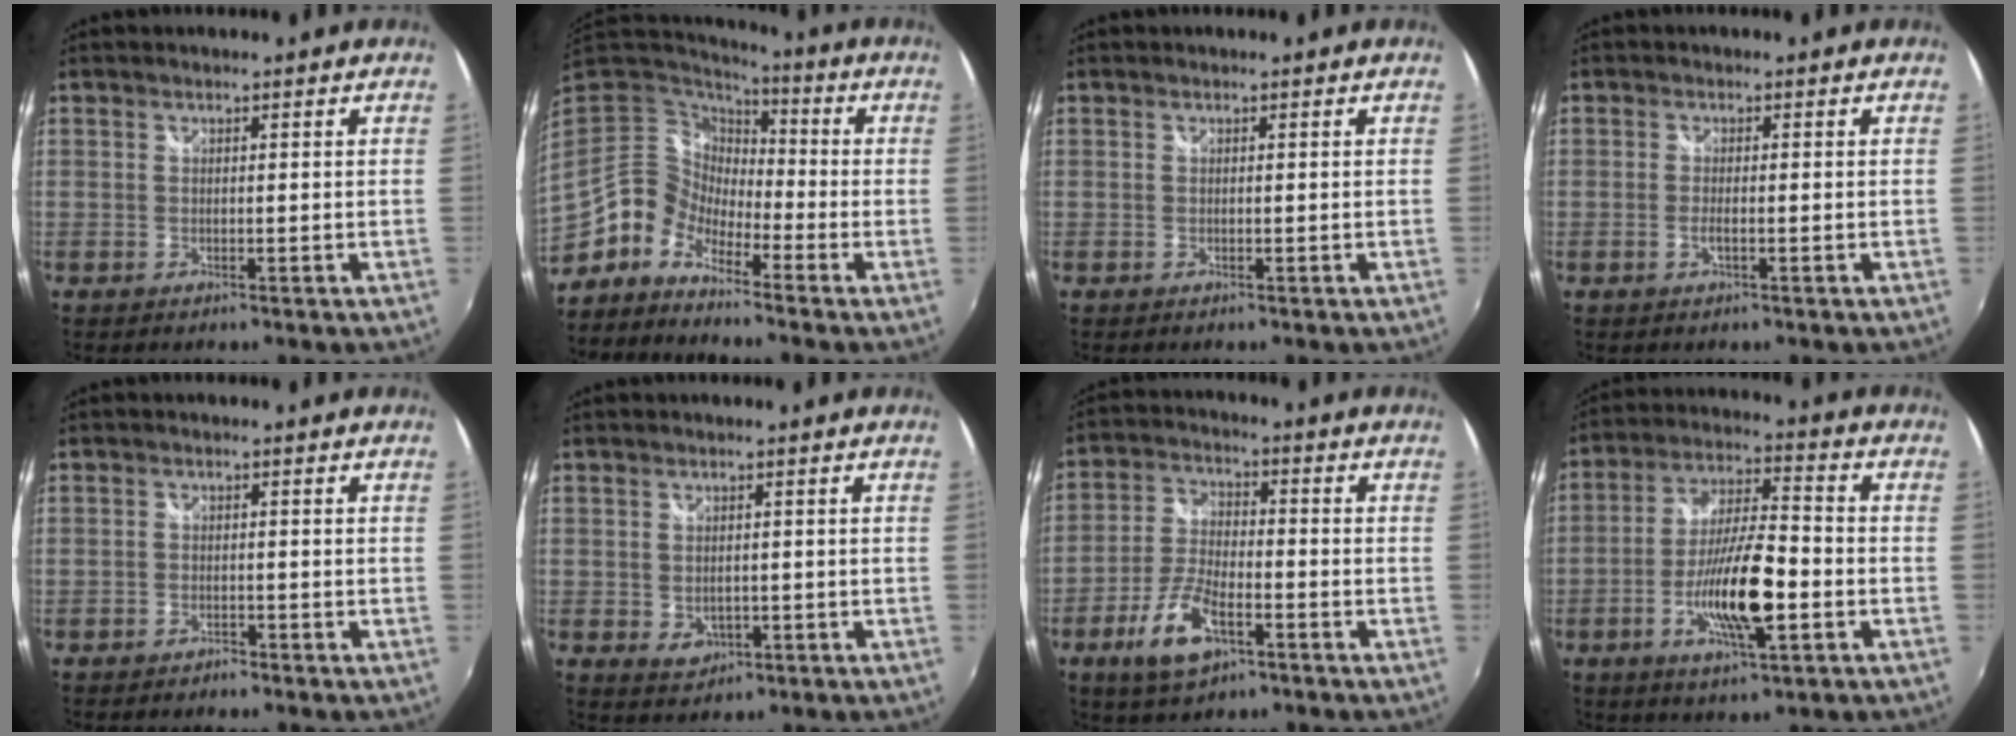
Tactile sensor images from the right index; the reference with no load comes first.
{"total": 9.7, "force": [-5.0, 7.3, 4.0], "torque": [-0.071, 0.022, -0.118]}
{"total": 0.0}
{"total": 1.6, "force": [-0.6, 0.2, 1.5], "torque": [-0.031, -0.004, -0.009]}
{"total": 1.9, "force": [-1.7, 0.7, 0.3], "torque": [-0.008, -0.004, -0.029]}
{"total": 3.7, "force": [-0.6, 2.9, 2.2], "torque": [-0.038, -0.006, -0.005]}
{"total": 10.1, "force": [-5.2, 4.3, 7.5], "torque": [-0.164, -0.005, -0.096]}
{"total": 13.5, "force": [-4.4, 3.3, 12.4], "torque": [-0.242, -0.005, -0.080]}